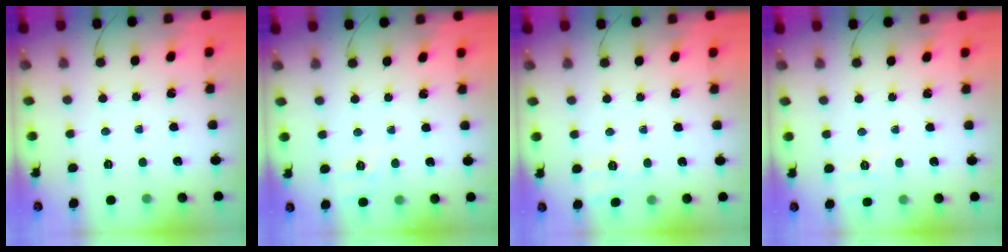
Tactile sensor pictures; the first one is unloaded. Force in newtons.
{"total": 1.6, "press": 0.4, "slide": 1.5}
{"total": 3.0, "press": 2.3, "slide": 2.0}
{"total": 7.6, "press": 7.3, "slide": 2.1}